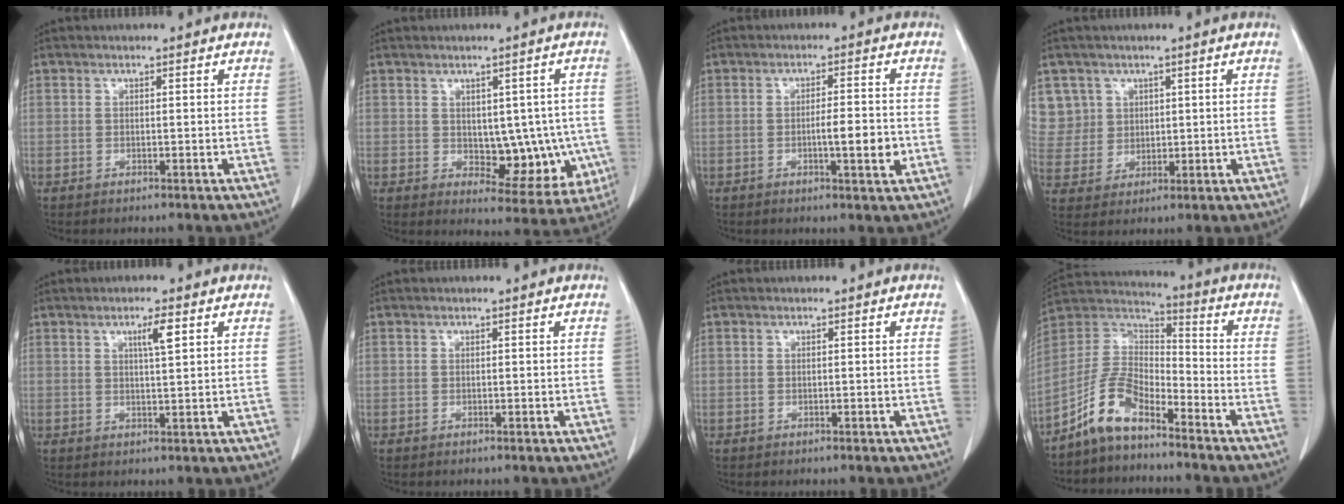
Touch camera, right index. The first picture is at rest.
{"total": 9.7, "force": [-0.7, 5.5, 7.9], "torque": [-0.077, 0.008, 0.009]}
{"total": 5.0, "force": [-1.2, 0.7, 4.8], "torque": [-0.075, -0.003, -0.015]}
{"total": 7.1, "force": [3.5, 6.2, -0.2], "torque": [0.007, 0.014, 0.080]}
{"total": 3.2, "force": [1.4, 0.1, 2.8], "torque": [-0.049, -0.002, 0.023]}
{"total": 0.0}
{"total": 0.0}
{"total": 9.6, "force": [-6.7, 3.7, 5.7], "torque": [-0.134, 0.022, -0.135]}